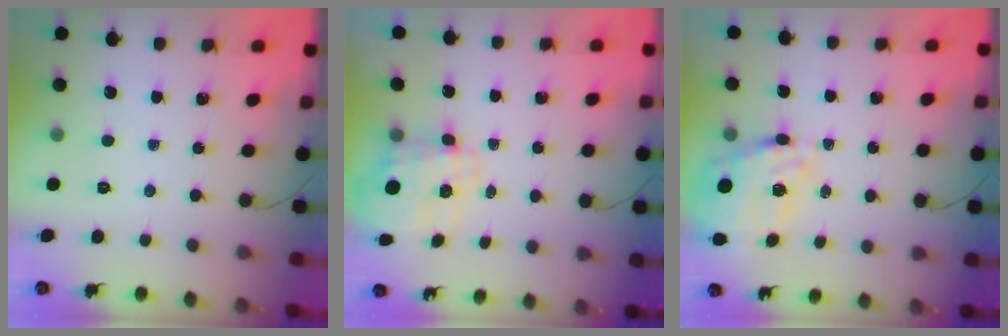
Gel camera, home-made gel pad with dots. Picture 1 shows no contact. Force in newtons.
{"total": 3.5, "press": 3.3, "slide": 1.2}
{"total": 19.1, "press": 18.8, "slide": 3.8}